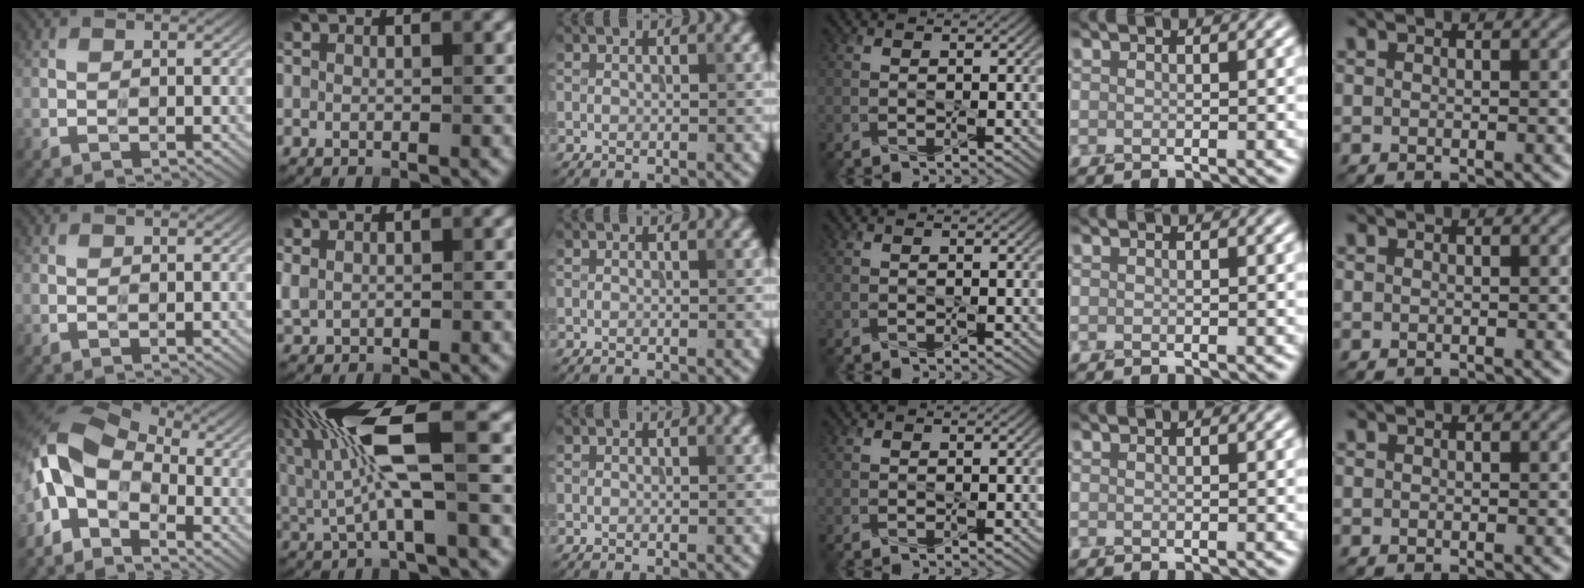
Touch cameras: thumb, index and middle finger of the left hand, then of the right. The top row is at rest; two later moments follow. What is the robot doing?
{"motion": "squeeze", "object": "tweezer"}